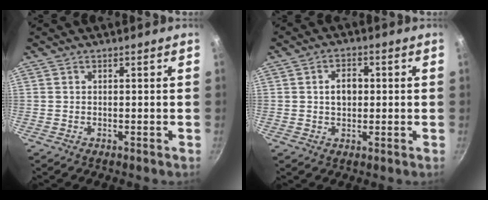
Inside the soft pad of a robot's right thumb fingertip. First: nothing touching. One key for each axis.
{"total": 4.8, "fx": 0.4, "fy": 3.4, "fz": 3.4, "tx": -0.033, "ty": 0.010, "tz": 0.005}